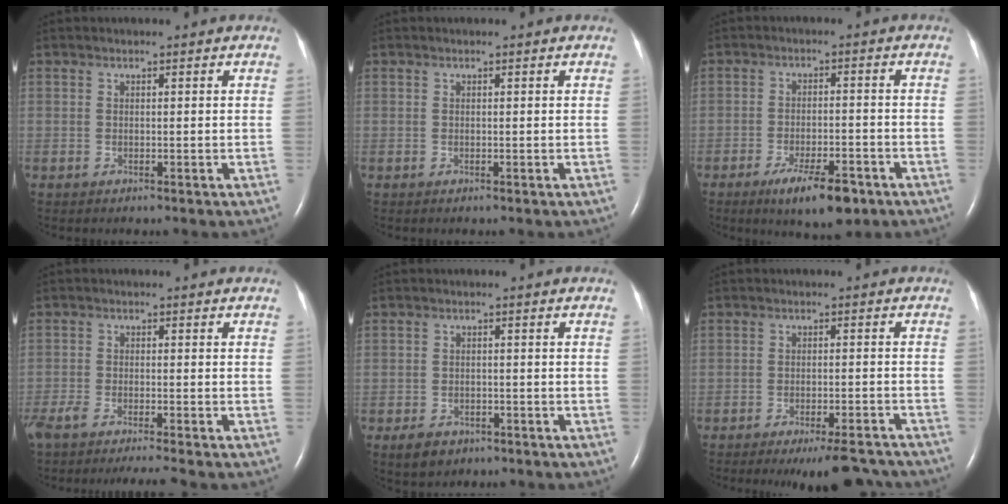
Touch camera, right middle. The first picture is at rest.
{"total": 0.0}
{"total": 8.3, "force": [-5.2, 2.2, 6.1], "torque": [-0.101, -0.009, -0.078]}
{"total": 8.9, "force": [-7.7, -0.1, 4.5], "torque": [-0.072, -0.020, -0.126]}
{"total": 3.5, "force": [-2.3, 2.3, 1.3], "torque": [-0.027, 0.002, -0.029]}
{"total": 9.5, "force": [-8.6, 1.5, 3.9], "torque": [-0.039, -0.004, -0.111]}